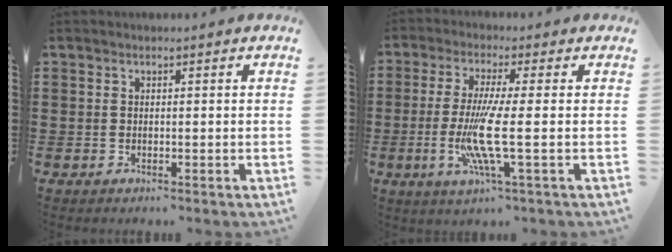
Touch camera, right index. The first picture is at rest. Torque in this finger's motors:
{"motor_torque": [1.19, 0.95, 0.32, 0.11]}